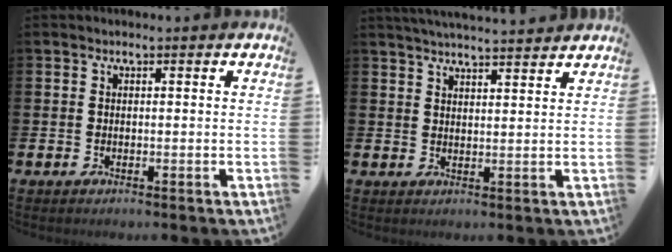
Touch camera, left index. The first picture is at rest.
{"total": 3.9, "force": [3.8, -0.3, 0.3], "torque": [-0.010, -0.018, 0.069]}